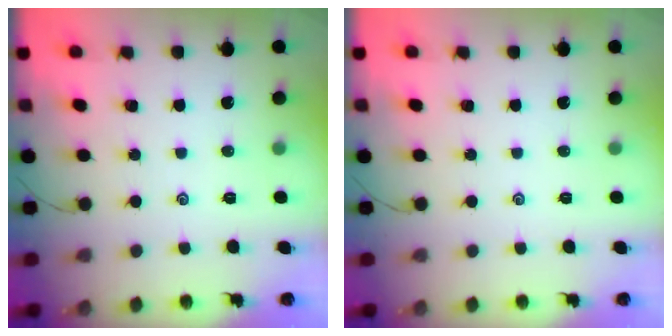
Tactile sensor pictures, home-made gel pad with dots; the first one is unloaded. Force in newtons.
{"total": 0.0}